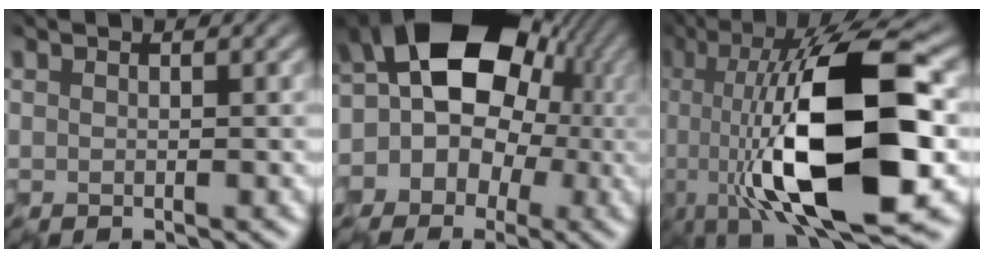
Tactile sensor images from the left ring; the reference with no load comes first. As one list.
[{"total": 13.8, "force": [1.8, 11.5, 7.5], "torque": [-0.114, 0.028, -0.014]}, {"total": 14.6, "force": [-2.3, 3.9, 13.9], "torque": [-0.216, -0.003, -0.052]}]